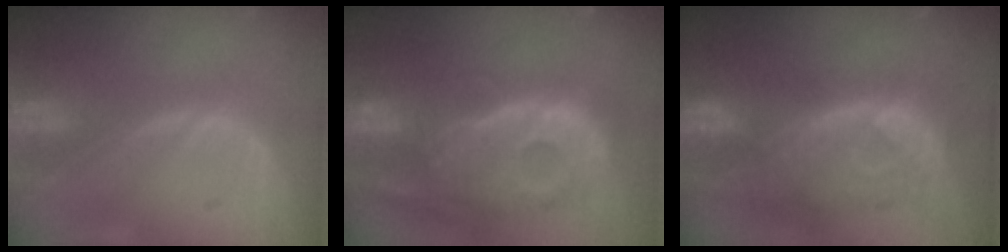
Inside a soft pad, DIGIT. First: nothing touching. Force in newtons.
{"total": 13.7, "press": 11.8, "slide": 6.8}
{"total": 10.9, "press": 9.6, "slide": 5.2}